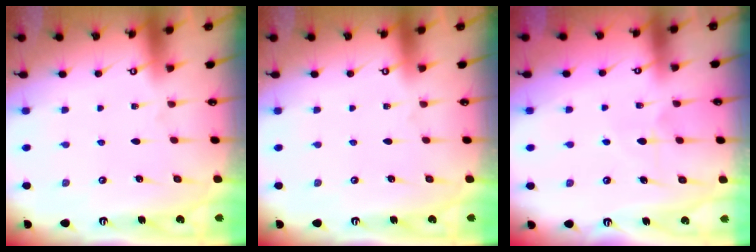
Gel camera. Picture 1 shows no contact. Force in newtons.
{"total": 0.0}
{"total": 4.9, "press": 4.9, "slide": 0.1}